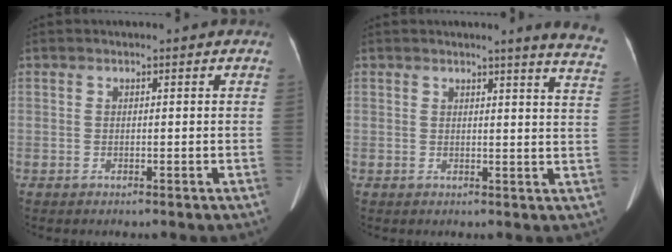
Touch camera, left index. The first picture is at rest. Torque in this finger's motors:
{"motor_torque": [0.42, -0.87, 0.02, 0.04]}